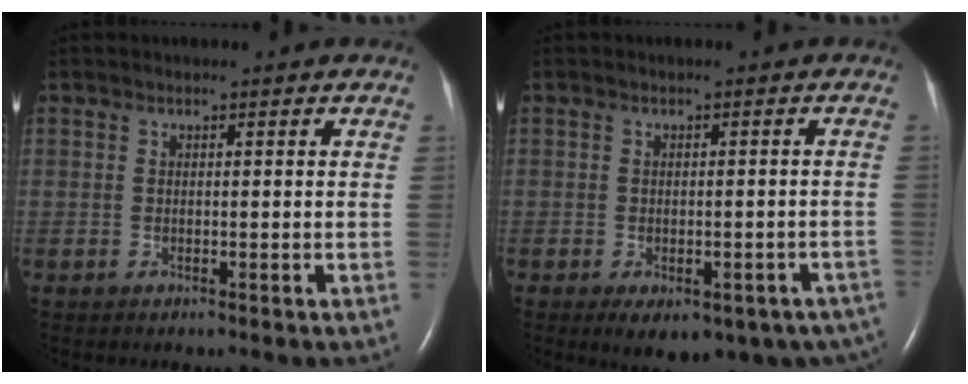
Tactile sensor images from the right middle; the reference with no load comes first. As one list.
[{"total": 14.1, "force": [-9.3, 6.8, 8.1], "torque": [-0.085, -0.005, -0.104]}]